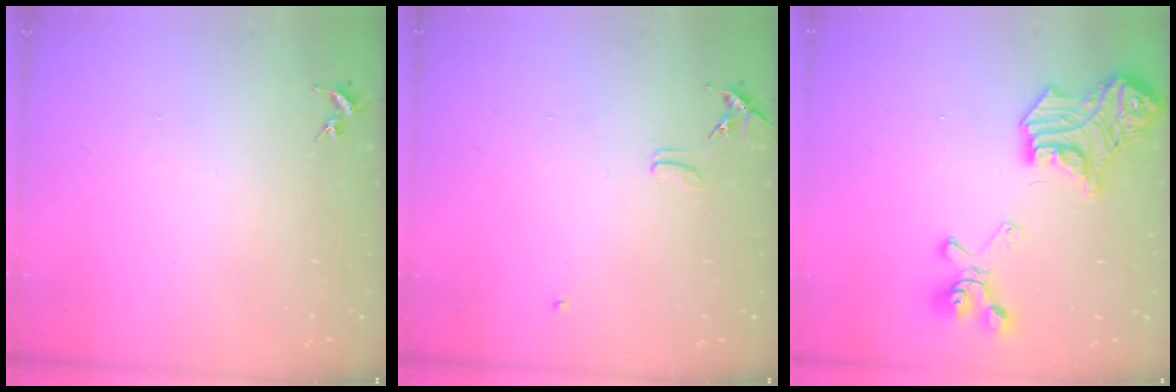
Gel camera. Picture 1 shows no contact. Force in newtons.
{"total": 8.3, "press": 8.3, "slide": 0.7}
{"total": 23.0, "press": 22.9, "slide": 2.0}